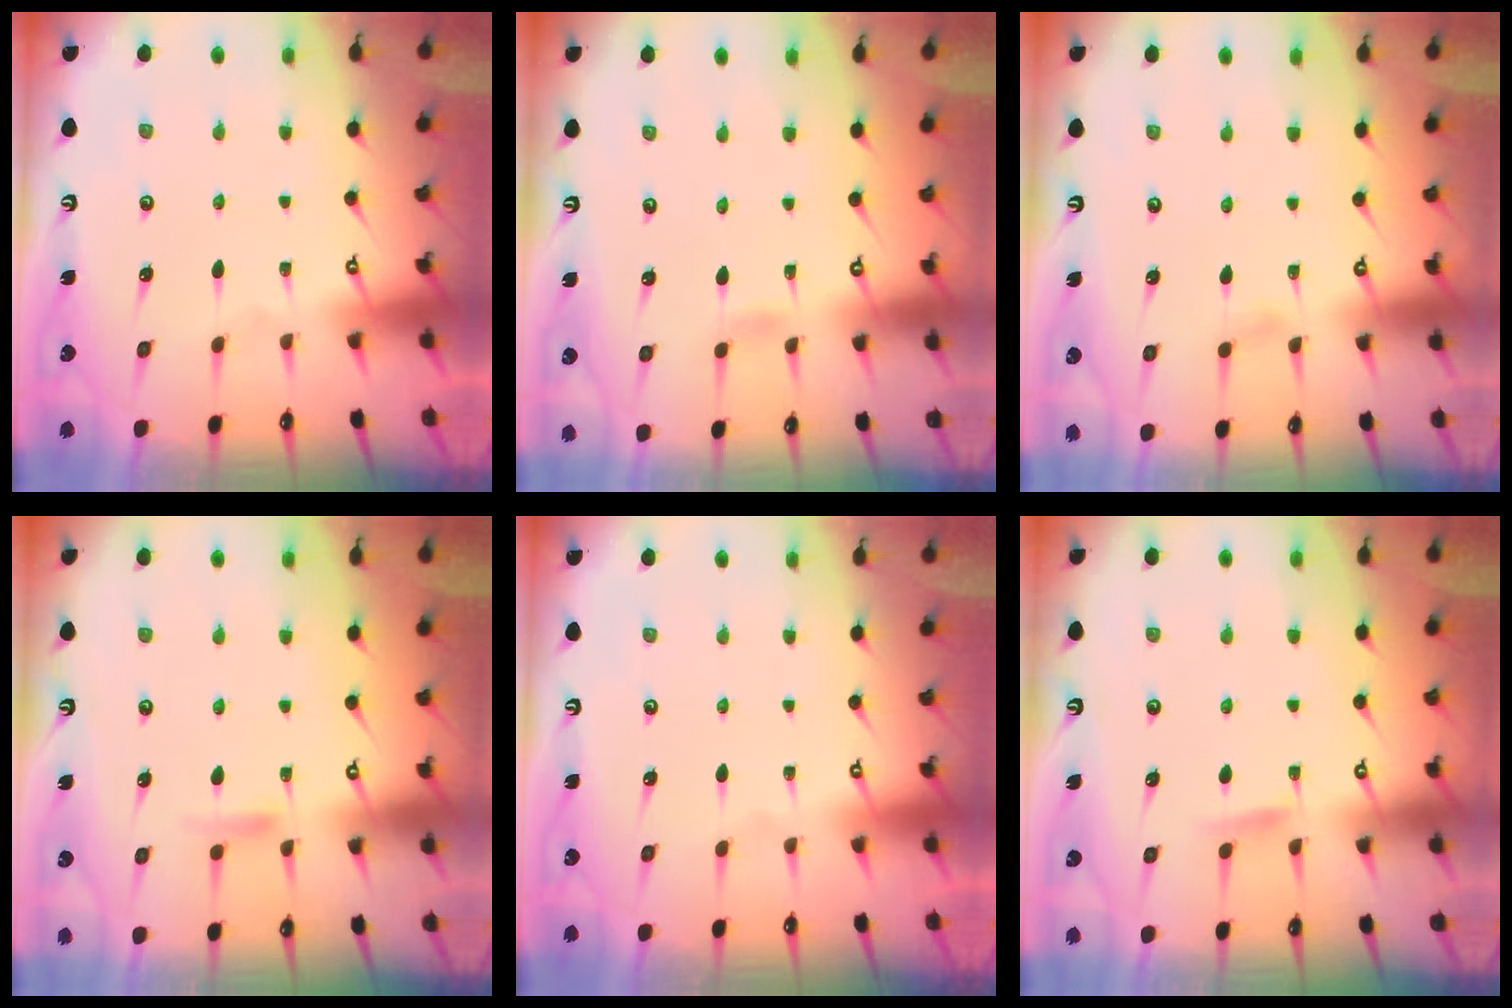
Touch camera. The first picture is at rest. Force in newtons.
{"total": 1.6, "press": 1.6, "slide": 0.2}
{"total": 3.7, "press": 3.7, "slide": 0.4}
{"total": 6.1, "press": 6.0, "slide": 0.8}
{"total": 0.0}
{"total": 4.9, "press": 4.9, "slide": 0.6}